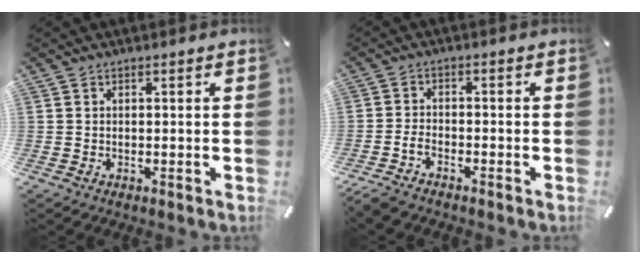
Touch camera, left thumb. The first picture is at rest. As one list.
[{"total": 3.1, "force": [-2.5, 1.0, 1.5], "torque": [-0.046, 0.006, -0.054]}]